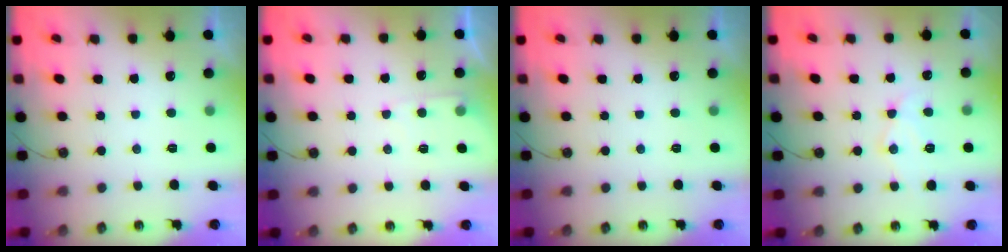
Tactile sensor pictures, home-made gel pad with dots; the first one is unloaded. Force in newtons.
{"total": 3.7, "press": 3.6, "slide": 0.4}
{"total": 0.0}
{"total": 11.0, "press": 11.0, "slide": 0.8}